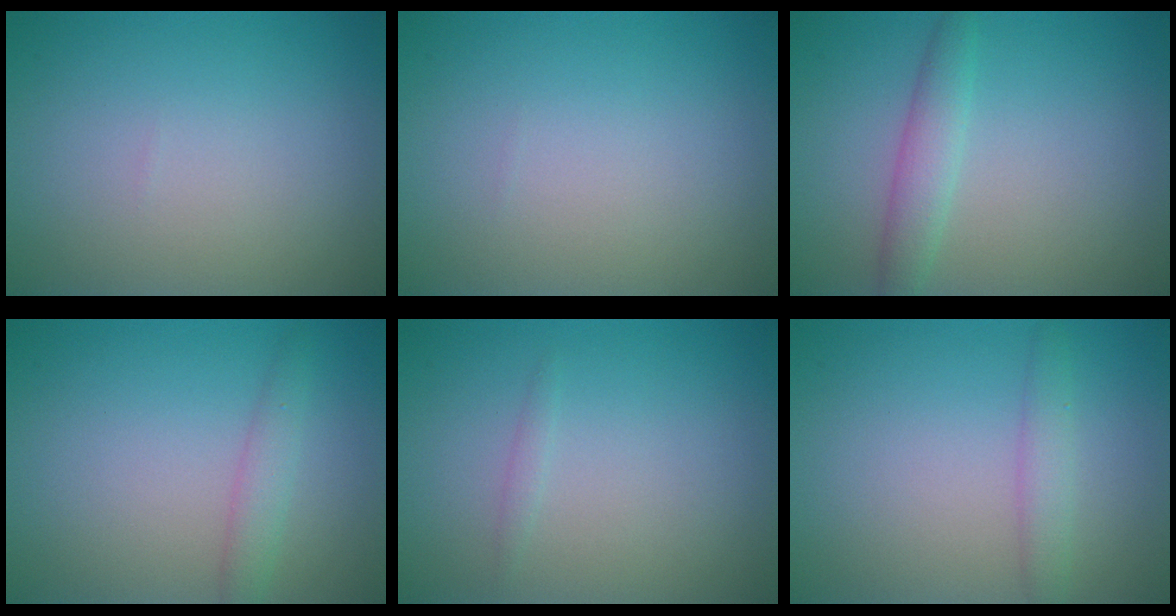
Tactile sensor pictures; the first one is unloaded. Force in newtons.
{"total": 0.0}
{"total": 2.5, "press": 2.5, "slide": 0.1}
{"total": 1.8, "press": 1.8, "slide": 0.0}
{"total": 0.5, "press": 0.5, "slide": 0.0}
{"total": 1.9, "press": 1.9, "slide": 0.1}